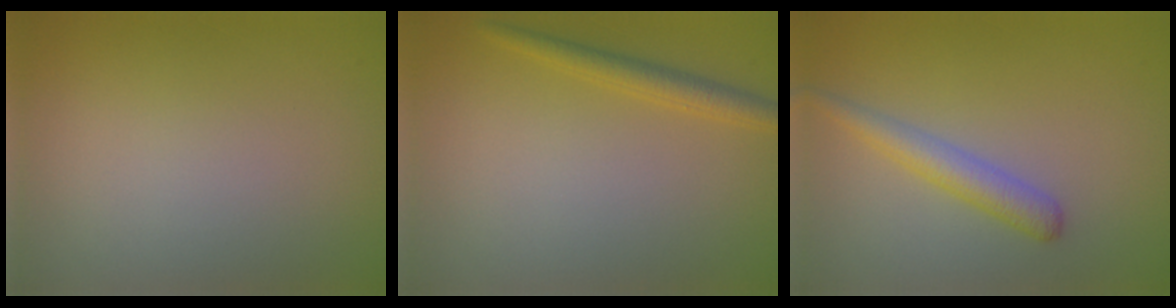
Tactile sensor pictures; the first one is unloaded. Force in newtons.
{"total": 2.2, "press": 2.2, "slide": 0.1}
{"total": 2.7, "press": 2.7, "slide": 0.0}